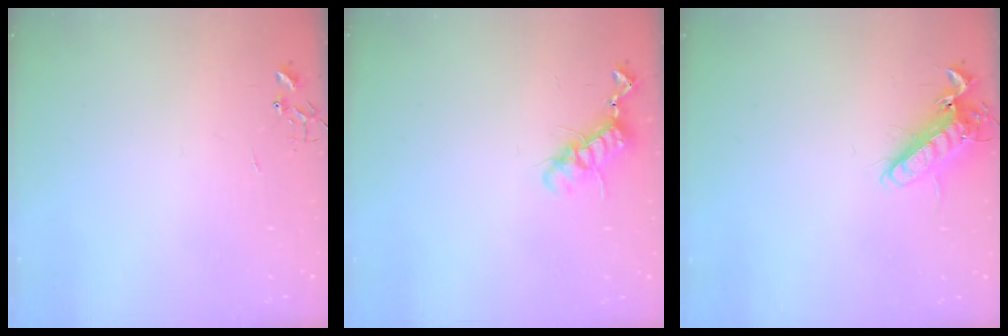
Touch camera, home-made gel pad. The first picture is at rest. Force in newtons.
{"total": 11.1, "press": 11.1, "slide": 0.3}
{"total": 13.3, "press": 13.2, "slide": 1.8}